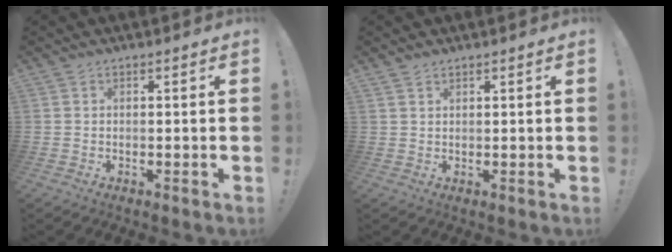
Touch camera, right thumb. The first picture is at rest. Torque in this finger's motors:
{"motor_torque": [-0.30, -0.25, -0.13, 0.14, 0.08]}